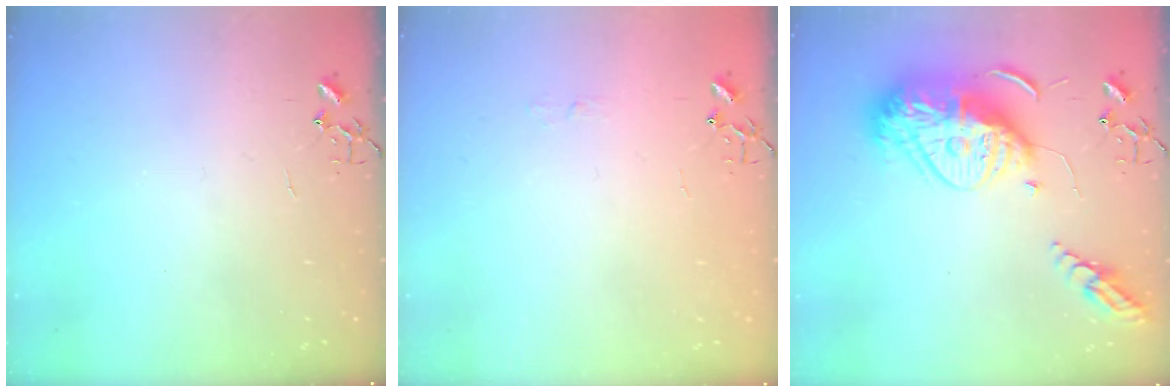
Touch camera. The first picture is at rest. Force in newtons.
{"total": 3.6, "press": 3.6, "slide": 0.4}
{"total": 19.6, "press": 19.5, "slide": 1.9}